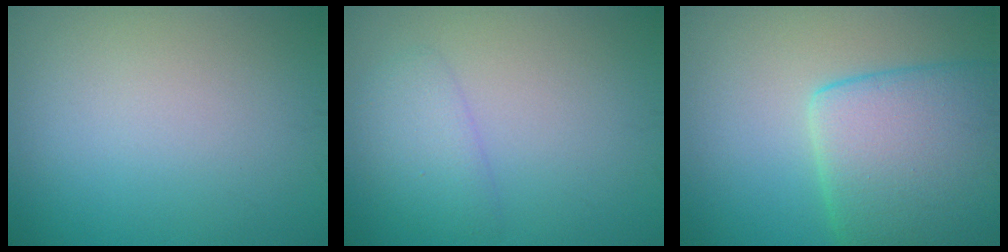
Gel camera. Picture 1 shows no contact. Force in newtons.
{"total": 2.2, "press": 2.2, "slide": 0.1}
{"total": 8.9, "press": 8.9, "slide": 0.3}